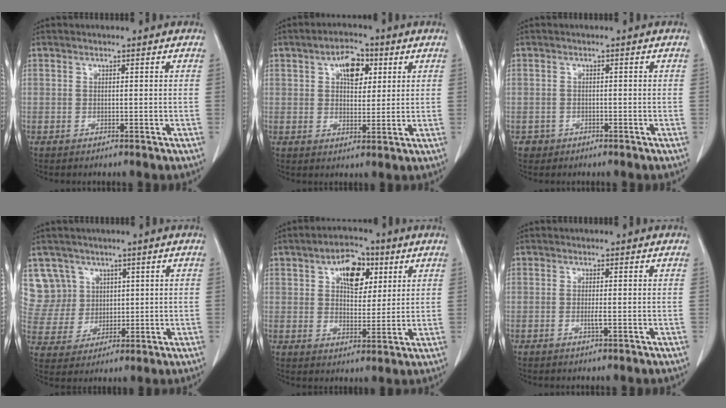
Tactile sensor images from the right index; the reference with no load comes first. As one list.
[{"total": 6.1, "force": [2.5, 3.4, 4.5], "torque": [-0.072, 0.013, 0.040]}, {"total": 1.5, "force": [-0.8, 1.2, -0.1], "torque": [-0.002, 0.006, -0.014]}, {"total": 8.2, "force": [3.9, 7.2, -0.1], "torque": [-0.001, 0.027, 0.091]}, {"total": 8.5, "force": [3.6, 4.8, 5.9], "torque": [-0.093, 0.019, 0.059]}, {"total": 1.1, "force": [-0.3, -0.1, 1.0], "torque": [-0.023, -0.003, -0.006]}]